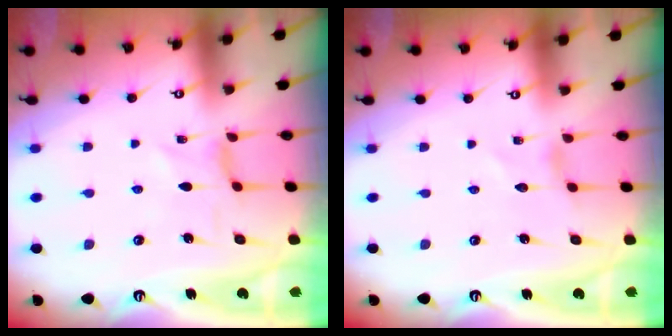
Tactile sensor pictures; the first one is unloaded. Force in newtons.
{"total": 0.0}